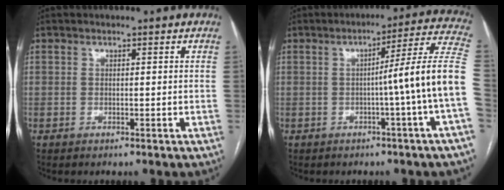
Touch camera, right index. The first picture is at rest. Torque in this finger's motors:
{"motor_torque": [1.33, -0.25, 0.57, 0.13]}